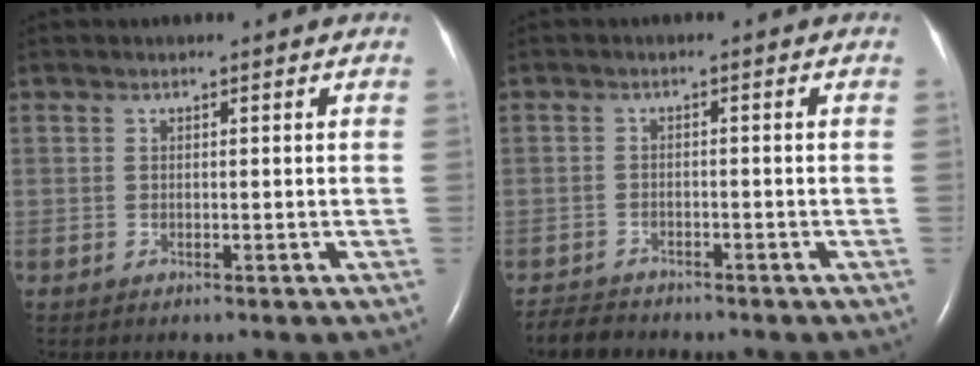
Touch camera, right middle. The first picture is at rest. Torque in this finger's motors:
{"motor_torque": [0.07, -0.08, -0.03, -0.01]}